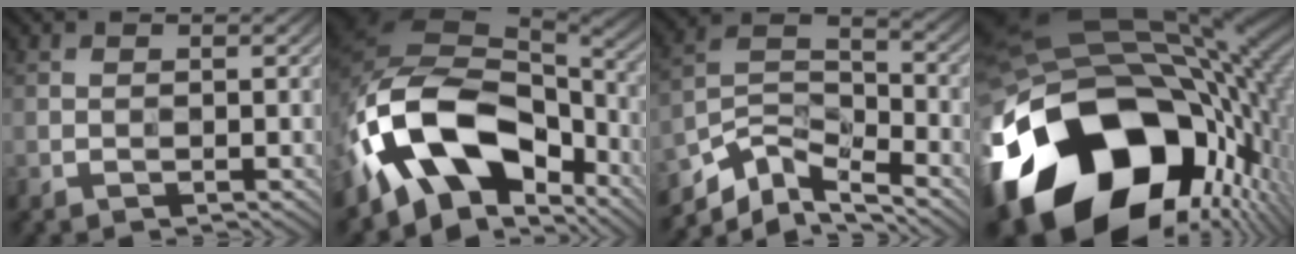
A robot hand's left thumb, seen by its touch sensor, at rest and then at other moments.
{"total": 15.0, "force": [-7.3, 9.2, 9.2], "torque": [-0.191, -0.010, -0.141]}
{"total": 7.4, "force": [-5.8, 2.4, 3.8], "torque": [-0.070, -0.002, -0.130]}
{"total": 21.4, "force": [-6.5, 15.3, 13.5], "torque": [-0.321, -0.059, -0.077]}